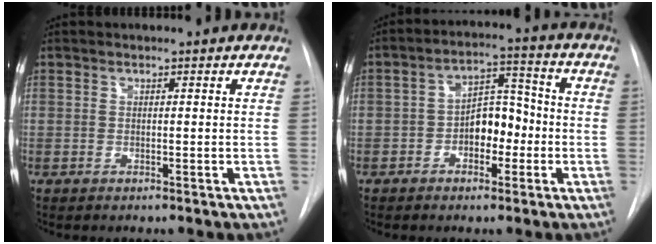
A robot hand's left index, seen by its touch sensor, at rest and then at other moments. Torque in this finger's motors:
{"motor_torque": [0.52, -0.43, 0.16, 0.06]}